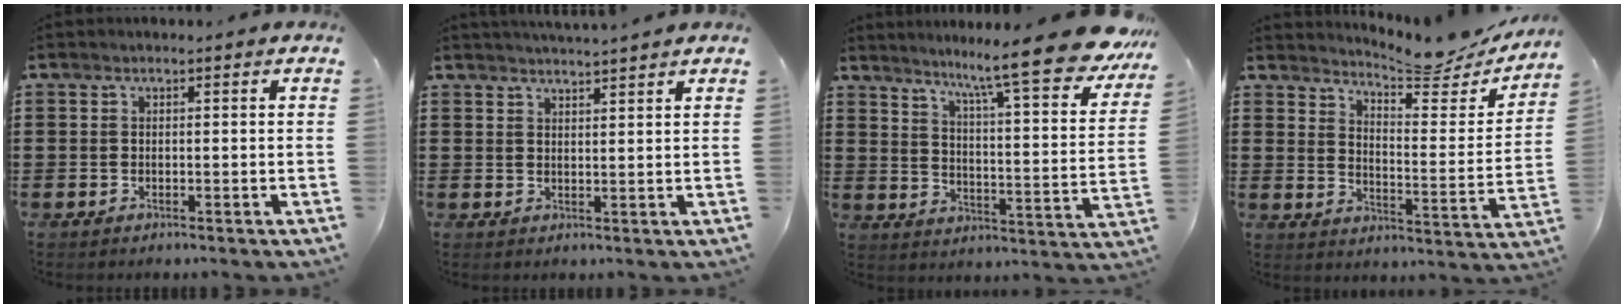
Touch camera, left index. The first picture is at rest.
{"total": 2.3, "force": [2.2, -0.4, 0.2], "torque": [-0.009, -0.007, 0.041]}
{"total": 12.6, "force": [10.3, -0.1, 7.2], "torque": [-0.140, -0.067, 0.164]}
{"total": 6.7, "force": [6.2, 0.7, 2.2], "torque": [-0.048, -0.051, 0.104]}